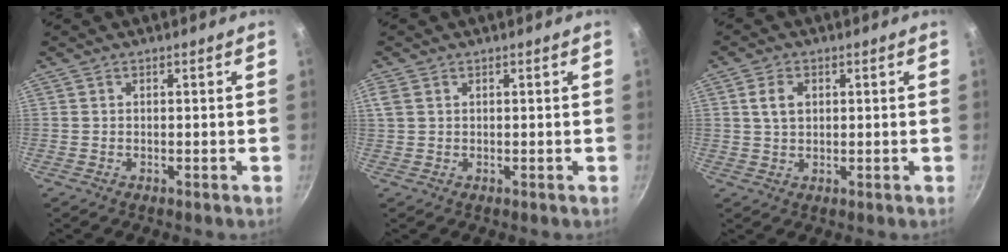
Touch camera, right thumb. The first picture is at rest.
{"total": 2.1, "force": [0.9, 1.3, 1.4], "torque": [-0.031, 0.004, 0.021]}
{"total": 4.1, "force": [1.2, 2.8, 2.7], "torque": [-0.041, 0.001, 0.022]}